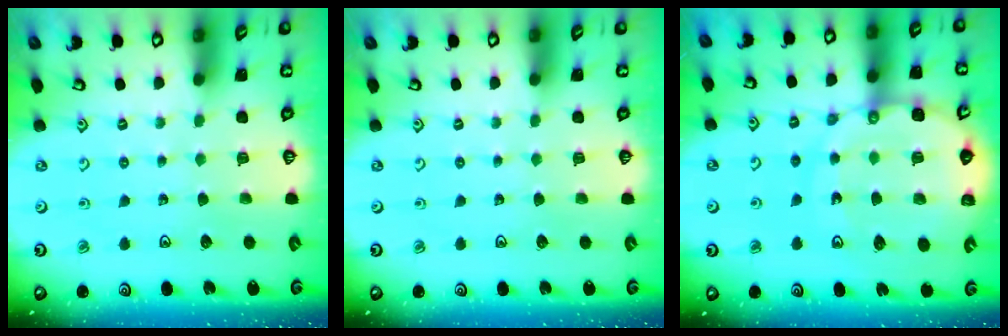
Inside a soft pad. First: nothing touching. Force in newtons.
{"total": 0.0}
{"total": 16.8, "press": 16.6, "slide": 2.5}